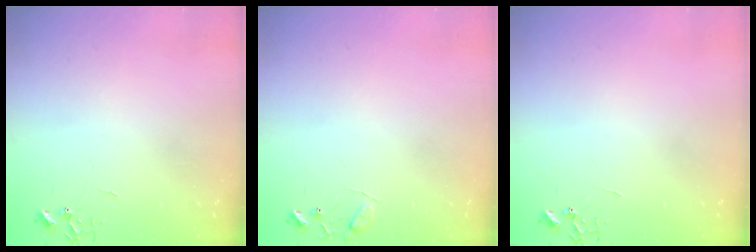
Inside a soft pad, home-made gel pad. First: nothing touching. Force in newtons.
{"total": 8.0, "press": 8.0, "slide": 0.5}
{"total": 0.0}